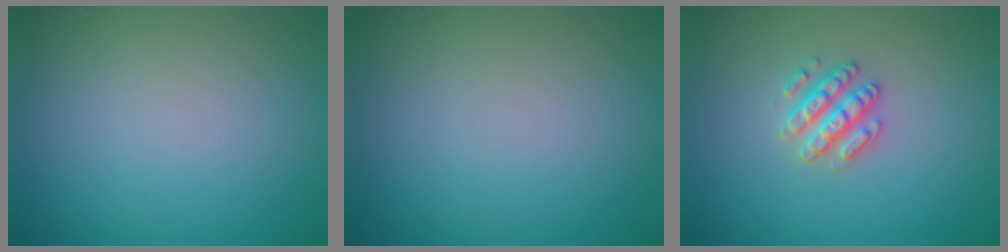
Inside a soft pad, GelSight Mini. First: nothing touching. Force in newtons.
{"total": 0.0}
{"total": 2.6, "press": 2.6, "slide": 0.3}